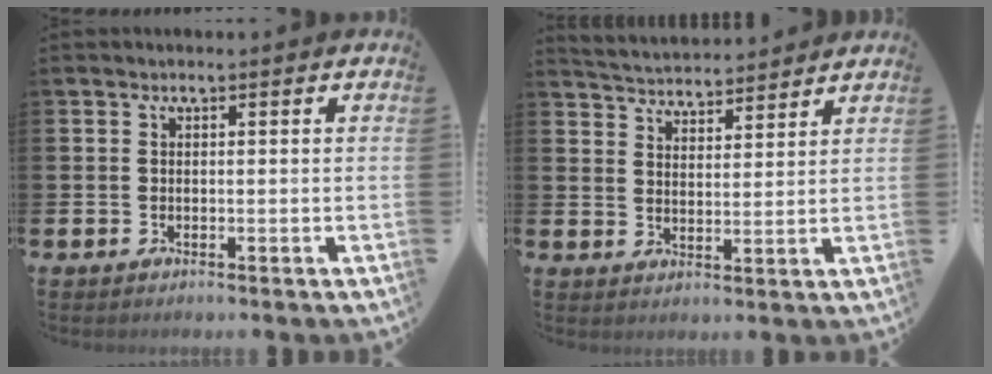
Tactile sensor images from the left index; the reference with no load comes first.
{"total": 4.5, "force": [4.5, 0.4, -0.4], "torque": [-0.006, -0.031, 0.079]}